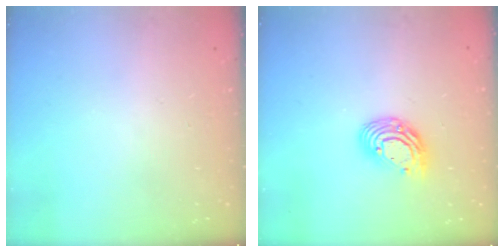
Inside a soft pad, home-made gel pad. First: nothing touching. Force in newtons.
{"total": 10.3, "press": 10.3, "slide": 1.1}